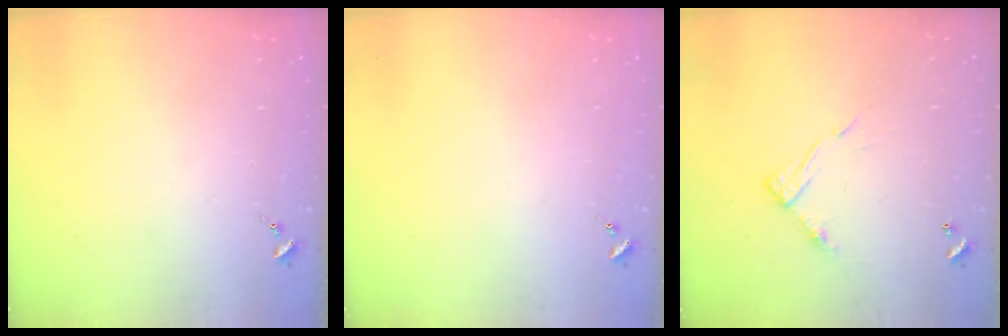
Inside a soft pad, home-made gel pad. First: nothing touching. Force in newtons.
{"total": 0.0}
{"total": 9.4, "press": 9.4, "slide": 0.5}